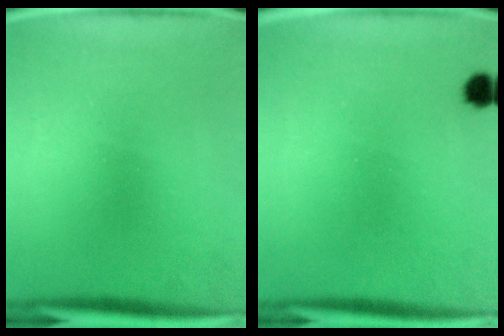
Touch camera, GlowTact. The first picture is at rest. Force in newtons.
{"total": 2.3}